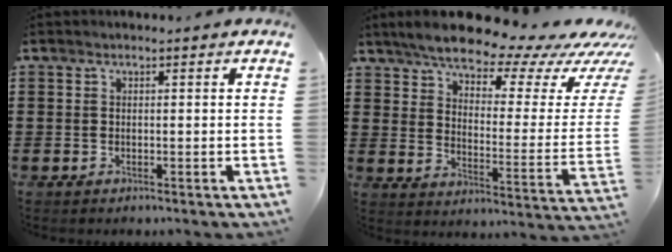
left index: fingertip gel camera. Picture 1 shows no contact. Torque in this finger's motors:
{"motor_torque": [2.14, 0.00, 1.05, 0.18]}